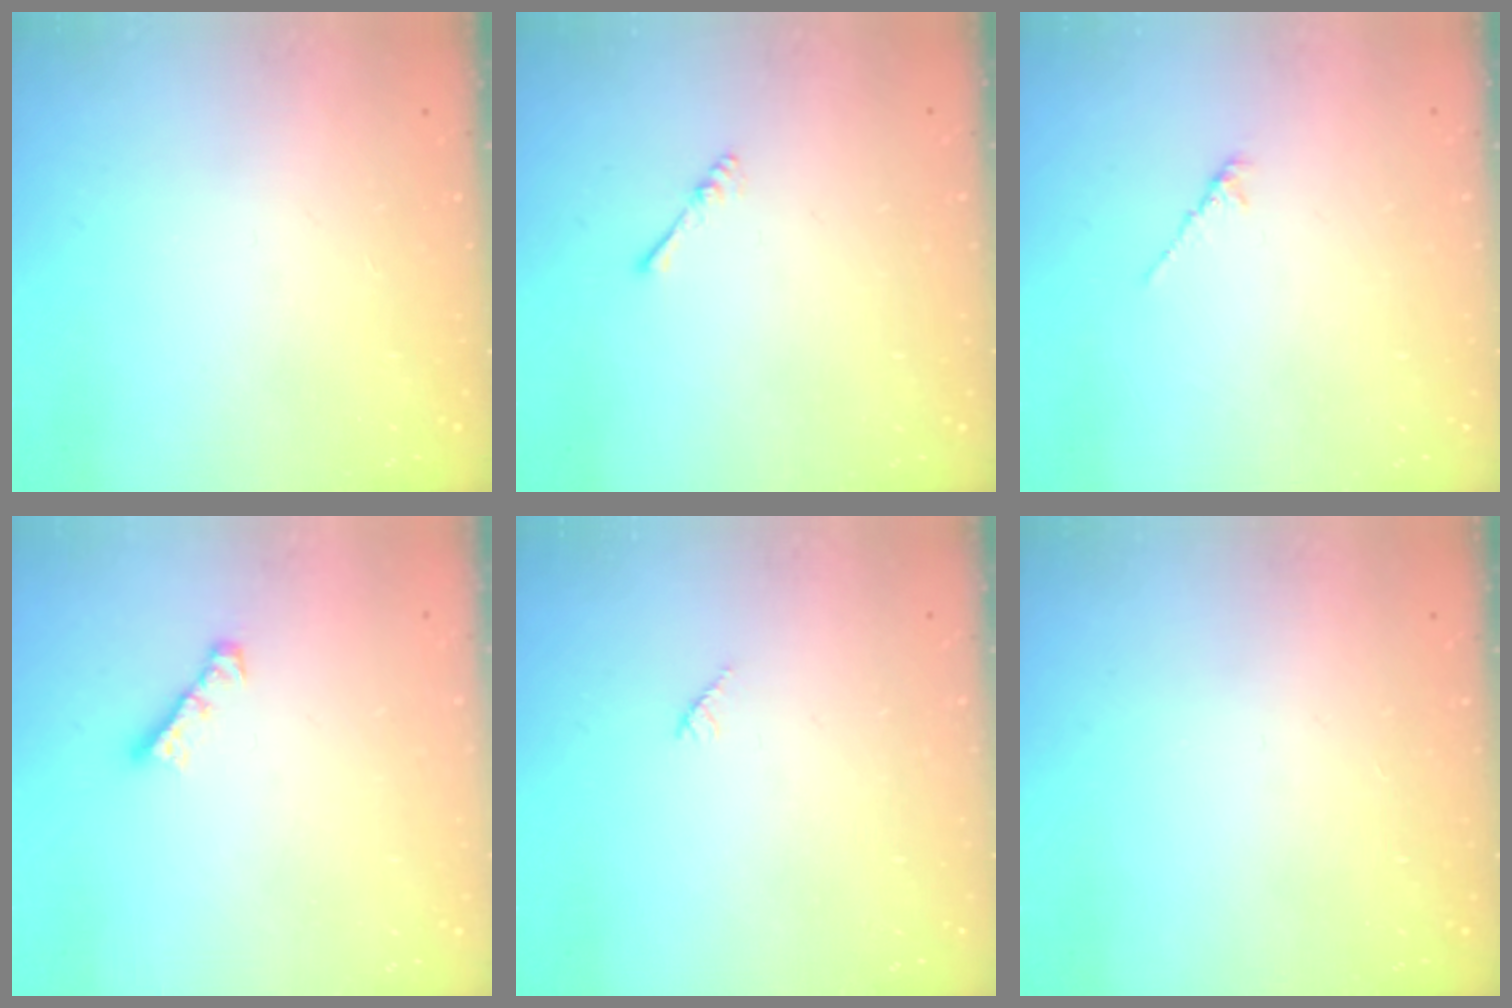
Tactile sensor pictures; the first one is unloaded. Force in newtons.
{"total": 2.2, "press": 2.2, "slide": 0.4}
{"total": 1.6, "press": 1.5, "slide": 0.5}
{"total": 3.0, "press": 3.0, "slide": 0.3}
{"total": 4.2, "press": 4.1, "slide": 0.7}
{"total": 0.0}